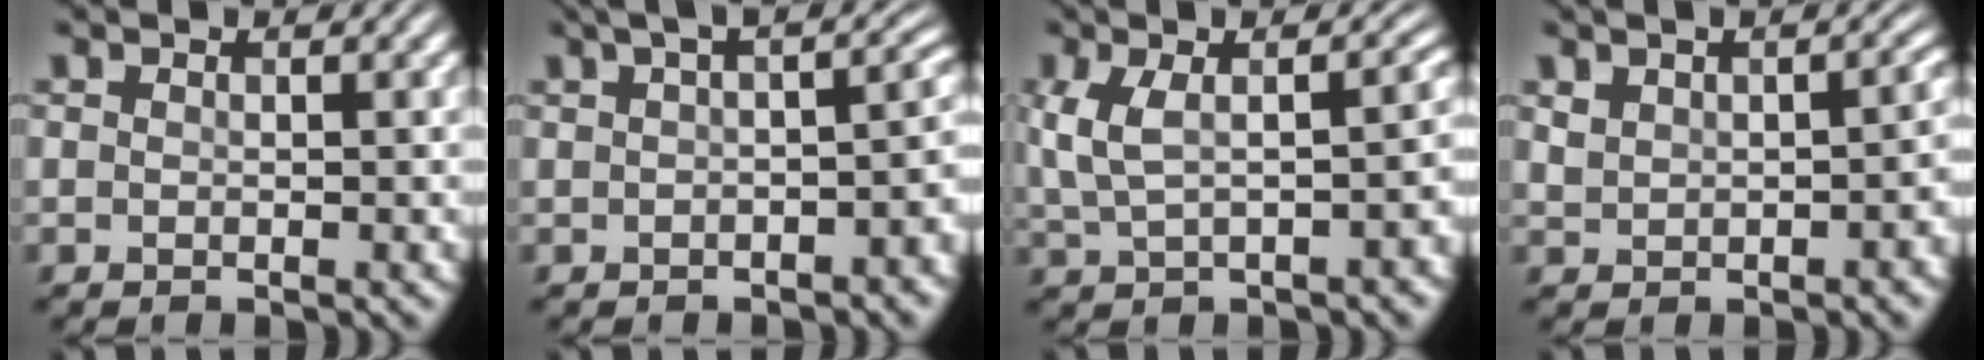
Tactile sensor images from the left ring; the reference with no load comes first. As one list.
[{"total": 7.1, "force": [0.4, 3.0, 6.4], "torque": [-0.052, 0.016, 0.006]}, {"total": 6.8, "force": [0.5, 3.1, 6.0], "torque": [-0.114, 0.005, 0.010]}, {"total": 5.1, "force": [1.0, 3.1, 3.9], "torque": [-0.047, 0.006, 0.026]}]